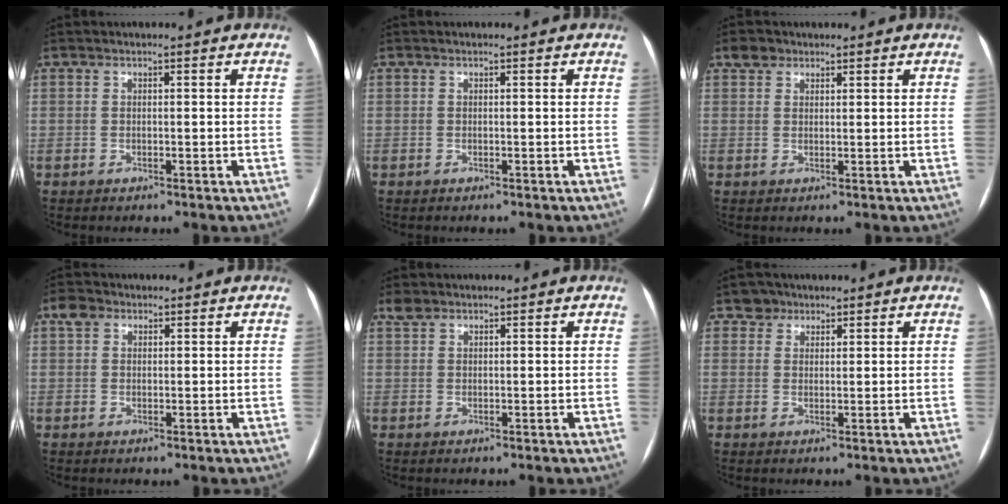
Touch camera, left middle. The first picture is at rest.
{"total": 0.0}
{"total": 2.4, "force": [1.6, 1.7, 0.5], "torque": [-0.011, 0.013, 0.028]}
{"total": 2.4, "force": [1.3, 1.8, 0.9], "torque": [-0.021, 0.017, 0.021]}
{"total": 1.6, "force": [1.3, 0.8, 0.4], "torque": [-0.013, 0.012, 0.027]}
{"total": 2.6, "force": [1.8, 1.8, -0.2], "torque": [0.008, 0.006, 0.024]}